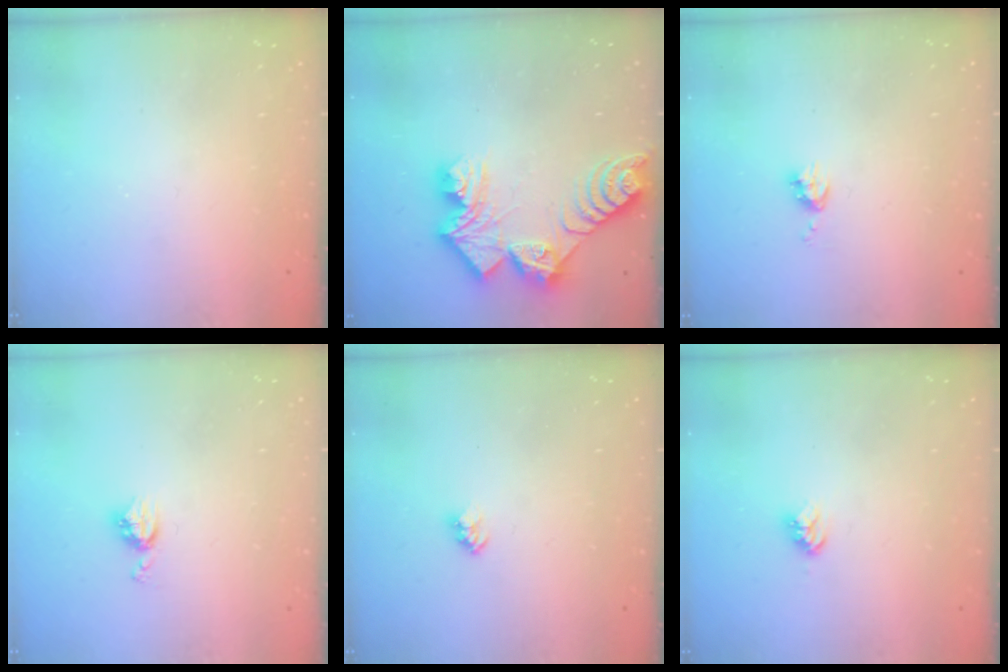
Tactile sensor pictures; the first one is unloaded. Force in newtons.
{"total": 13.7, "press": 13.6, "slide": 1.2}
{"total": 5.4, "press": 5.3, "slide": 0.7}
{"total": 4.6, "press": 4.6, "slide": 0.4}
{"total": 2.4, "press": 2.4, "slide": 0.2}
{"total": 3.9, "press": 3.8, "slide": 0.5}